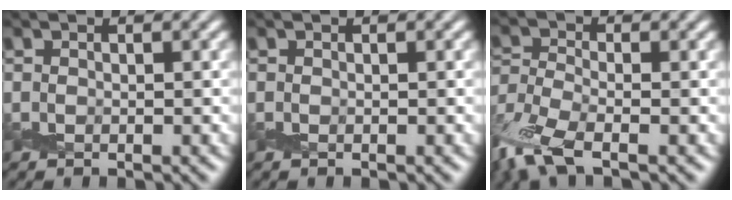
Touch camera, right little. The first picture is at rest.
{"total": 0.0}
{"total": 6.1, "force": [-4.1, 2.2, 4.0], "torque": [-0.099, -0.018, -0.095]}